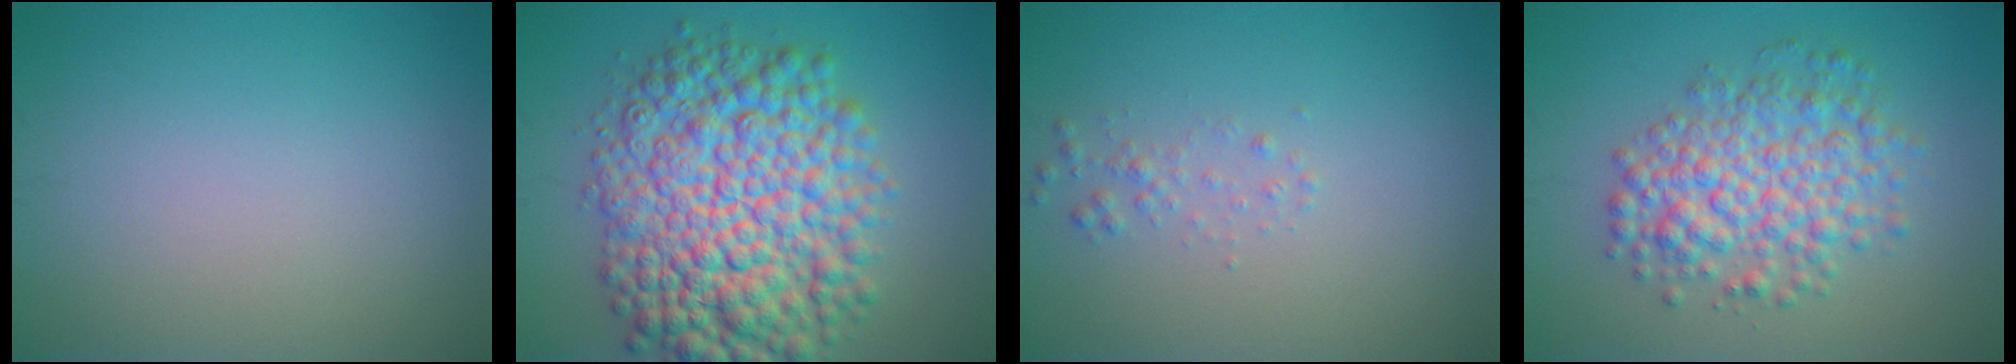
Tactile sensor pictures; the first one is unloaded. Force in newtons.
{"total": 12.5, "press": 12.5, "slide": 0.2}
{"total": 1.0, "press": 1.0, "slide": 0.1}
{"total": 5.8, "press": 5.8, "slide": 0.1}